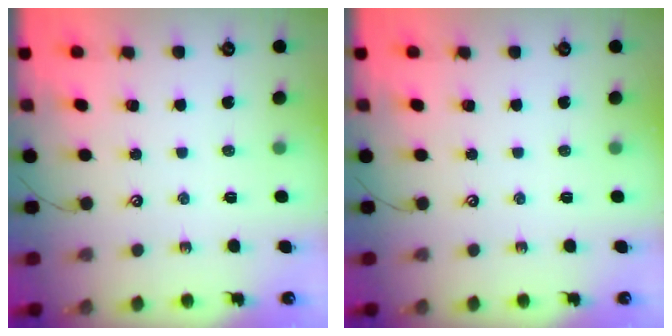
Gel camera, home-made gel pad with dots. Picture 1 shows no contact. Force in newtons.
{"total": 0.0}